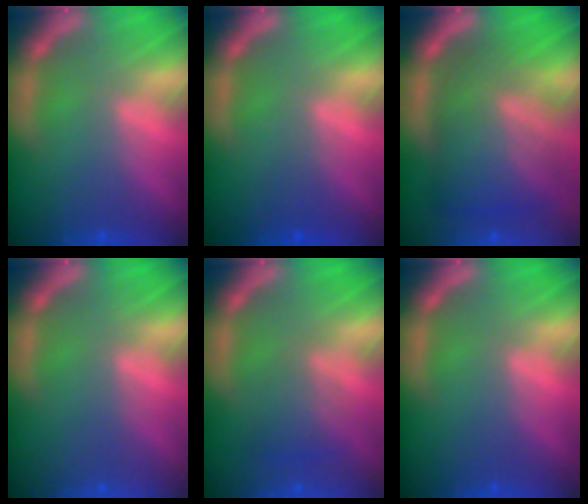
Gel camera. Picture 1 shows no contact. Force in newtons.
{"total": 0.9}
{"total": 8.6}
{"total": 0.0}
{"total": 2.5}
{"total": 0.0}